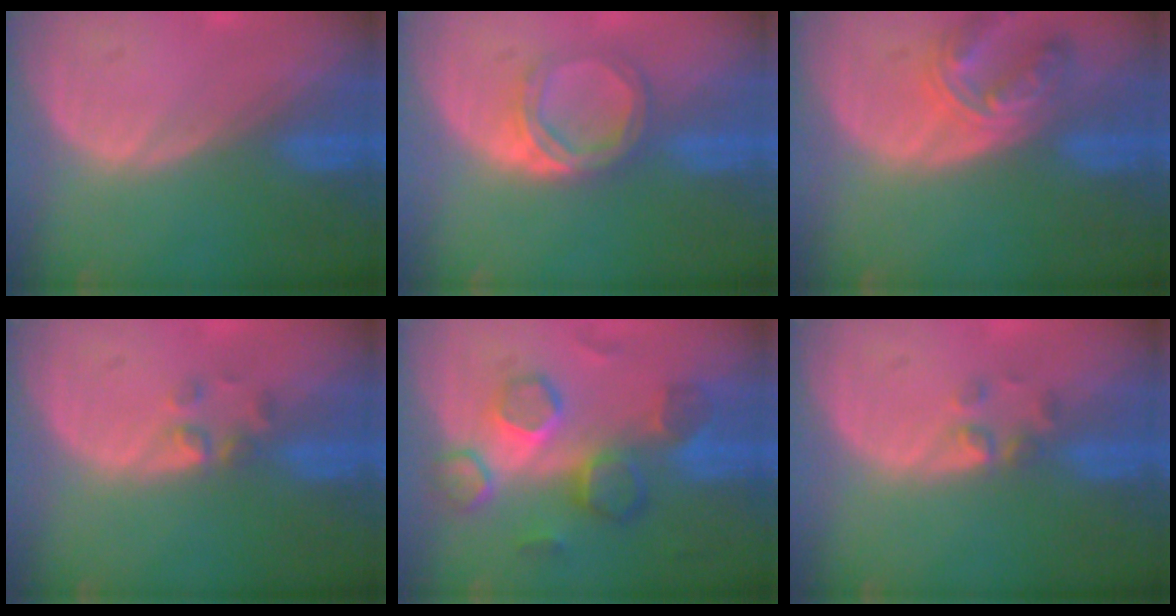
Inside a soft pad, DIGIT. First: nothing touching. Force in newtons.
{"total": 4.5, "press": 4.5, "slide": 0.5}
{"total": 7.3, "press": 6.5, "slide": 3.4}
{"total": 2.0, "press": 1.9, "slide": 0.8}
{"total": 8.6, "press": 8.3, "slide": 2.2}
{"total": 2.0, "press": 1.9, "slide": 0.8}